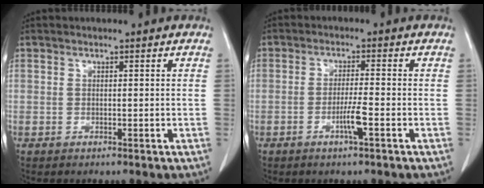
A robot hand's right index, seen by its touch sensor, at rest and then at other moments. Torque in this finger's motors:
{"motor_torque": [0.02, -0.05, 0.06, 0.04]}